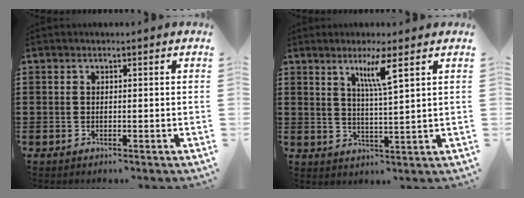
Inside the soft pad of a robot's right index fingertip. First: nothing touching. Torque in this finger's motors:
{"motor_torque": [0.59, 0.08, 0.15, 0.11]}